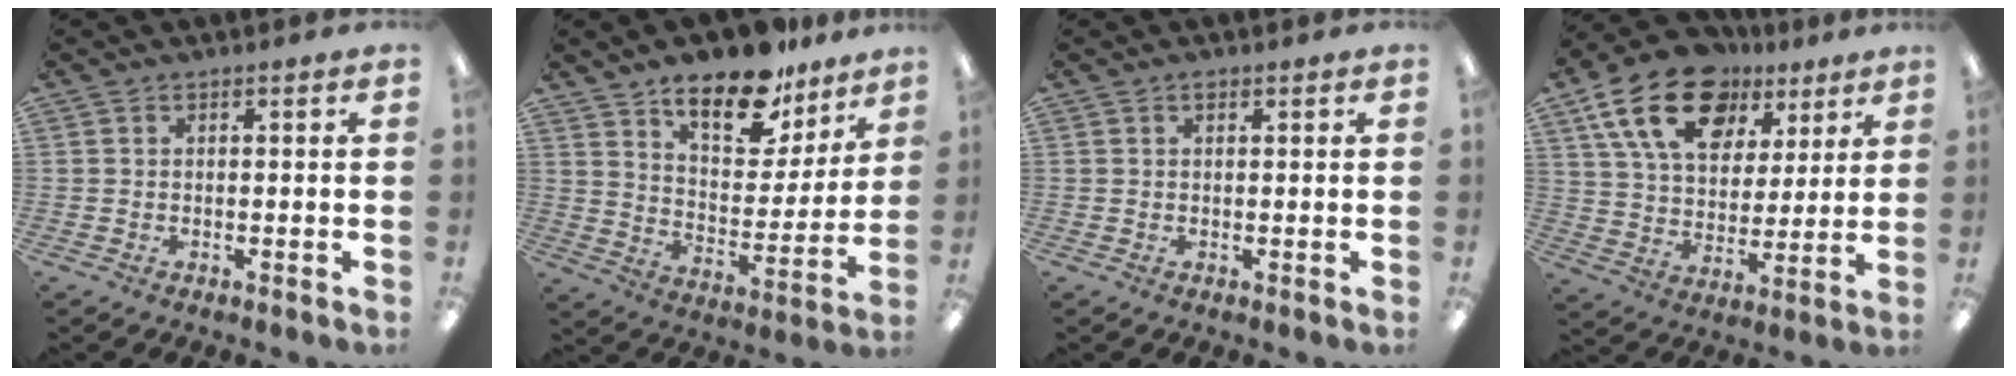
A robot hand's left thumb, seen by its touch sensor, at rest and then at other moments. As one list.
[{"total": 16.0, "force": [12.3, 6.9, 7.6], "torque": [-0.120, -0.083, 0.216]}, {"total": 0.9, "force": [0.6, 0.4, 0.5], "torque": [-0.012, 0.003, 0.010]}, {"total": 19.9, "force": [10.8, 12.6, 10.9], "torque": [-0.186, -0.038, 0.198]}]